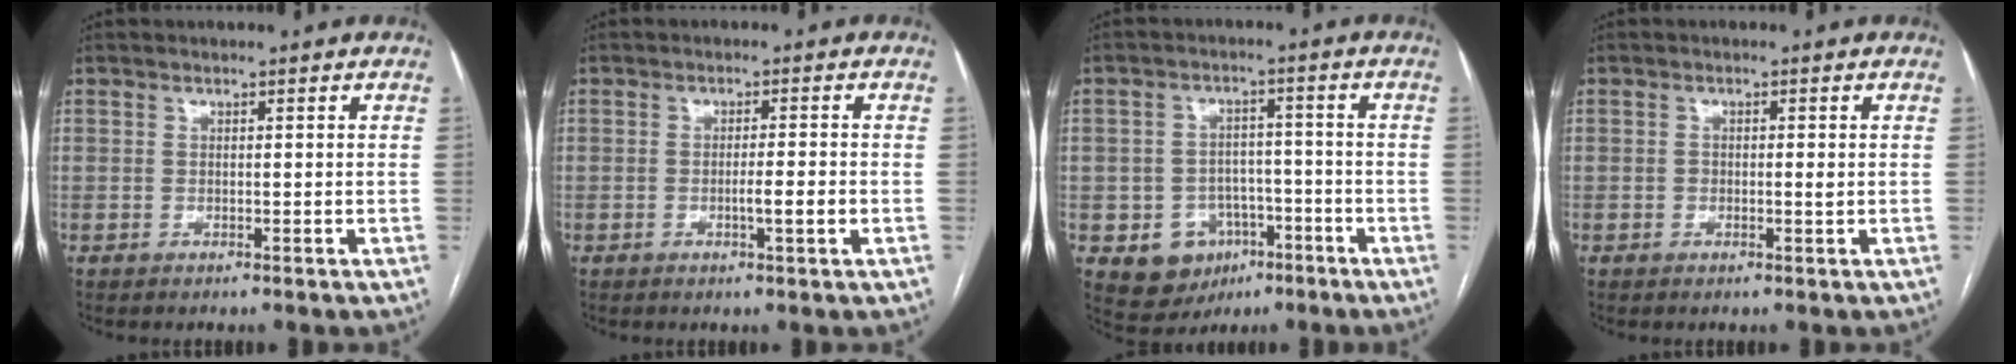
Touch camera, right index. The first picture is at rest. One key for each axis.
{"total": 3.1, "fx": -0.9, "fy": -0.3, "fz": 3.0, "tx": -0.050, "ty": -0.003, "tz": -0.014}
{"total": 7.8, "fx": -3.3, "fy": 6.6, "fz": 2.5, "tx": -0.040, "ty": 0.015, "tz": -0.039}
{"total": 1.3, "fx": -0.1, "fy": 0.3, "fz": 1.2, "tx": -0.022, "ty": 0.000, "tz": -0.001}